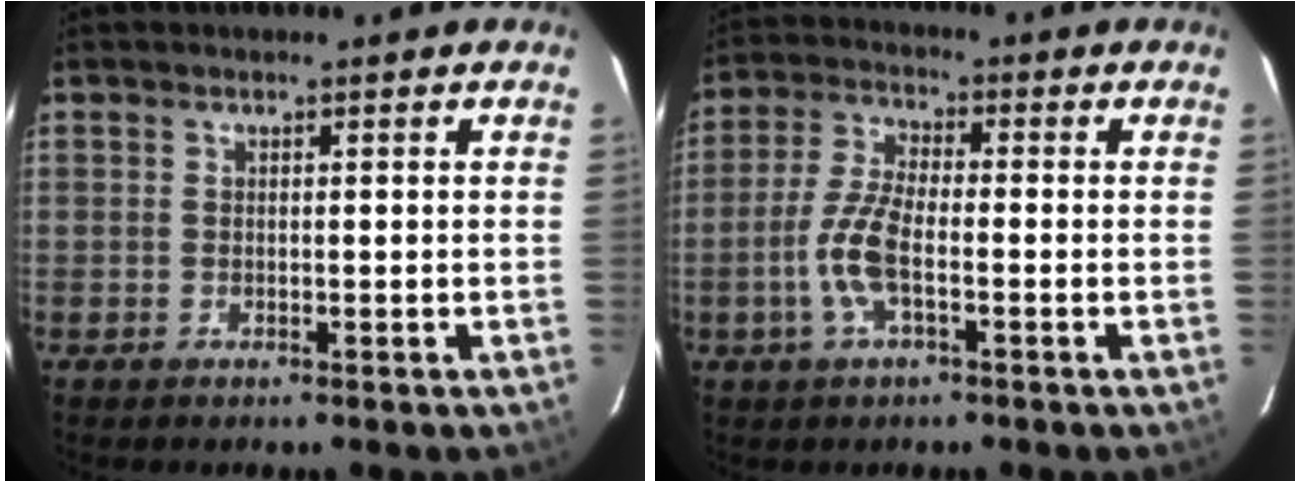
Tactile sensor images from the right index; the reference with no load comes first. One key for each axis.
{"total": 7.9, "fx": -2.5, "fy": 2.6, "fz": 7.1, "tx": -0.154, "ty": 0.003, "tz": -0.052}